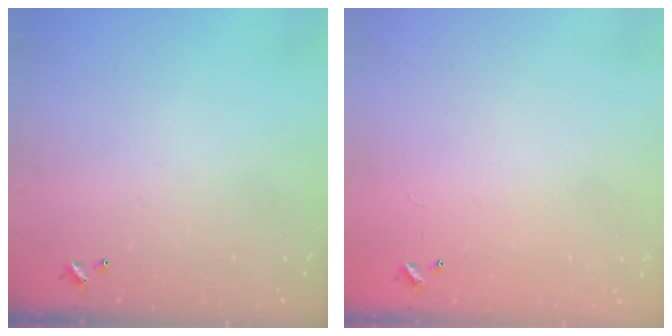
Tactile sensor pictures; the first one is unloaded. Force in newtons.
{"total": 7.2, "press": 7.2, "slide": 0.5}